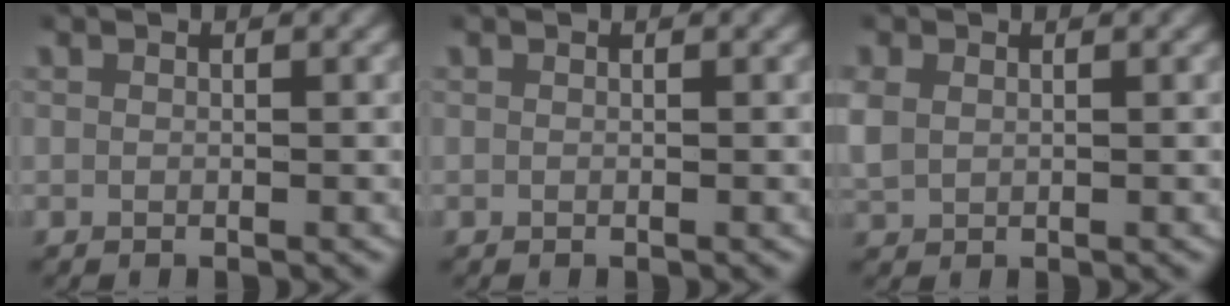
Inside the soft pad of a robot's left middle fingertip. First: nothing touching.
{"total": 0.0}
{"total": 2.6, "force": [0.5, 2.2, 1.3], "torque": [-0.044, -0.004, 0.016]}